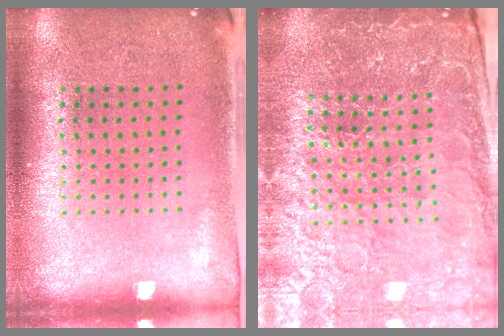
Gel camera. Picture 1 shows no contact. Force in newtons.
{"total": 5.1, "press": 4.7, "slide": 1.9}